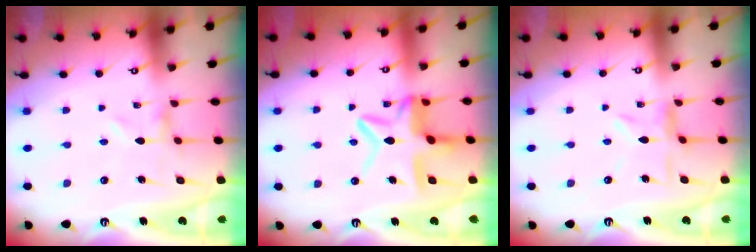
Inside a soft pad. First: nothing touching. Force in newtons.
{"total": 12.0, "press": 12.0, "slide": 1.1}
{"total": 4.8, "press": 4.8, "slide": 0.5}